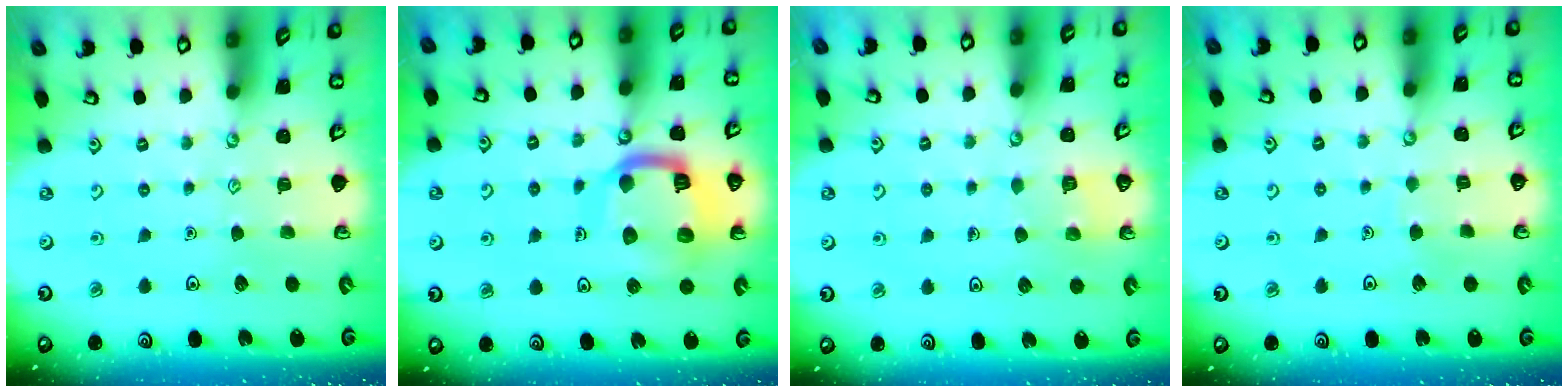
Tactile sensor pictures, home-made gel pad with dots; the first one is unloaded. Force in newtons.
{"total": 14.6, "press": 14.6, "slide": 1.6}
{"total": 2.5, "press": 2.5, "slide": 0.1}
{"total": 3.1, "press": 3.0, "slide": 0.3}